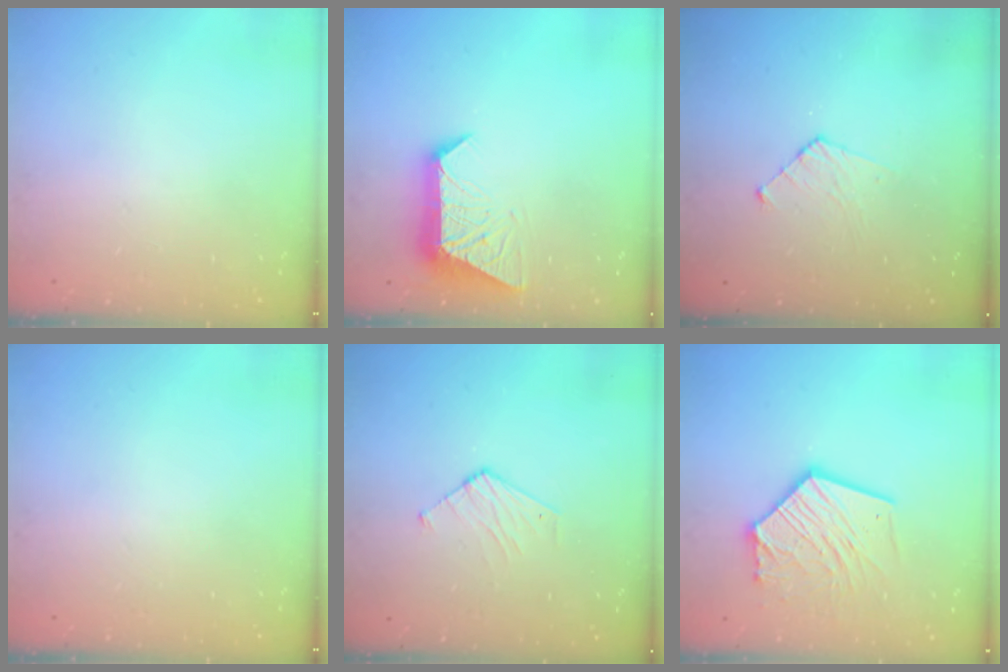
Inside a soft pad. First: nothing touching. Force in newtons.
{"total": 10.5, "press": 10.5, "slide": 0.9}
{"total": 6.3, "press": 6.2, "slide": 0.5}
{"total": 0.0}
{"total": 3.5, "press": 3.5, "slide": 0.3}
{"total": 15.1, "press": 15.0, "slide": 1.7}